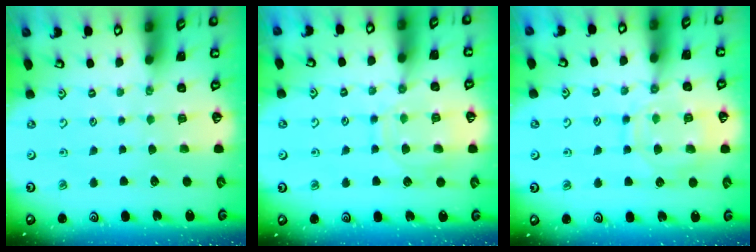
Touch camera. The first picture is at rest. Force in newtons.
{"total": 11.3, "press": 11.2, "slide": 0.9}
{"total": 12.8, "press": 12.7, "slide": 1.2}